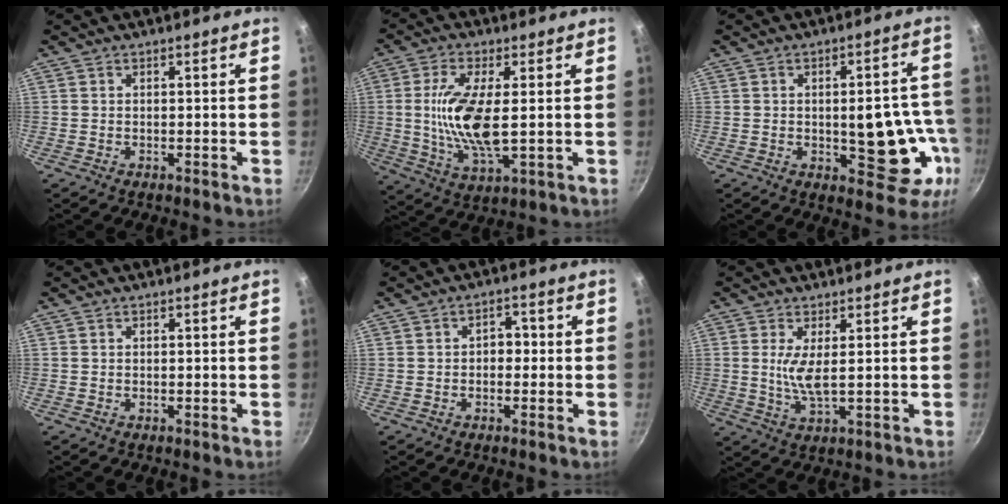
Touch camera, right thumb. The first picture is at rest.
{"total": 13.0, "force": [0.8, 4.7, 12.1], "torque": [-0.242, -0.011, 0.016]}
{"total": 14.3, "force": [-2.5, 7.0, 12.2], "torque": [-0.100, 0.017, -0.026]}
{"total": 0.0}
{"total": 2.9, "force": [-0.3, 2.1, 2.0], "torque": [-0.010, 0.011, -0.009]}
{"total": 4.9, "force": [0.9, 1.2, 4.7], "torque": [-0.105, -0.013, 0.021]}